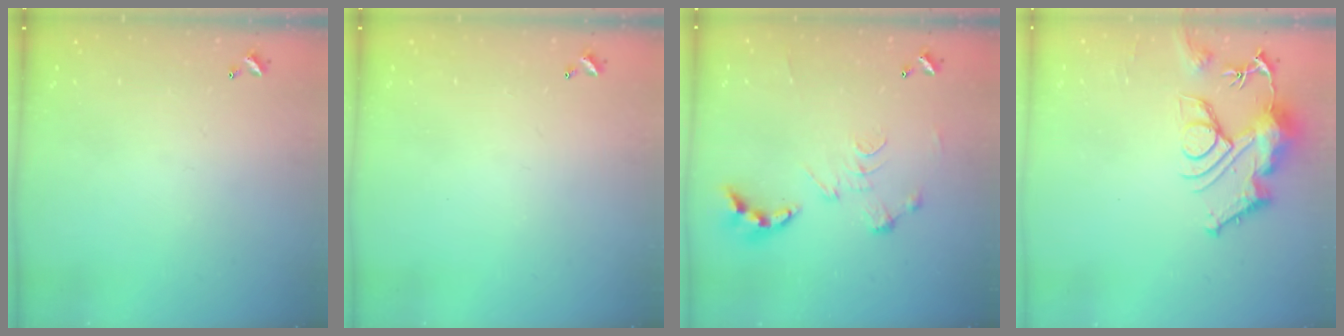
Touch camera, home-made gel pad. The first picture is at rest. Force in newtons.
{"total": 0.0}
{"total": 0.0}
{"total": 11.9, "press": 11.8, "slide": 1.6}